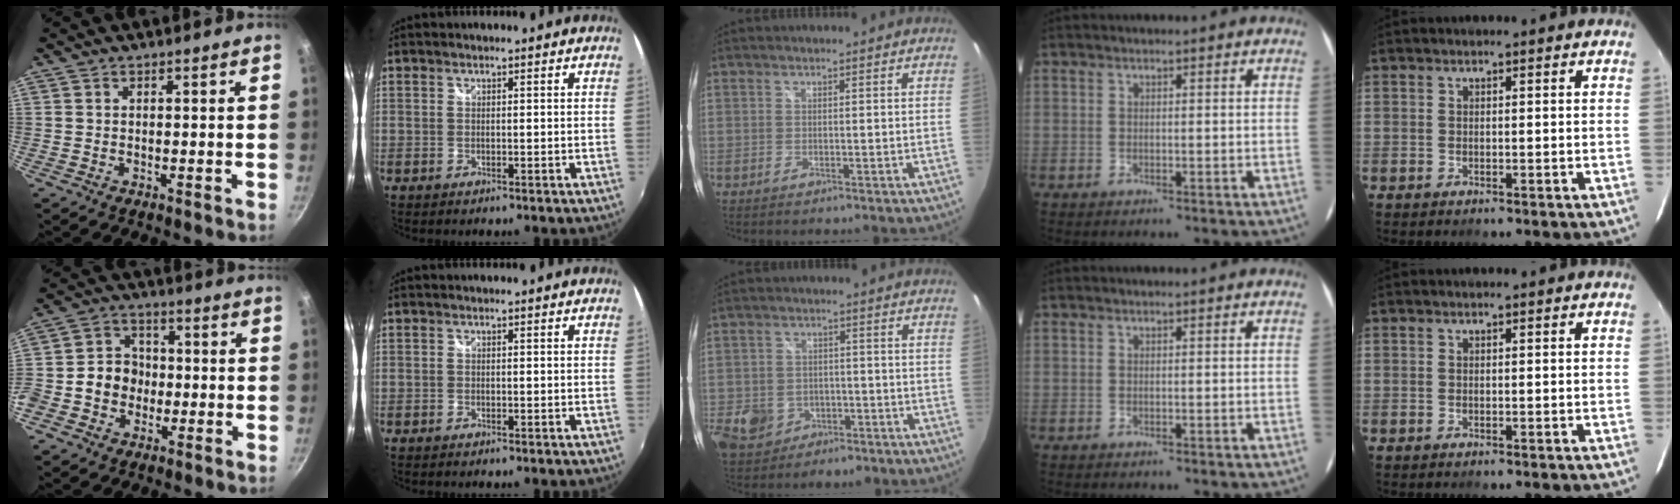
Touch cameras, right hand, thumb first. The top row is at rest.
{"thumb": {"total": 9.4, "force": [-1.7, 8.0, 4.5], "torque": [-0.038, 0.025, -0.042]}, "middle": {"total": 9.7, "force": [-4.0, 7.9, 3.9], "torque": [-0.125, 0.004, -0.054]}}